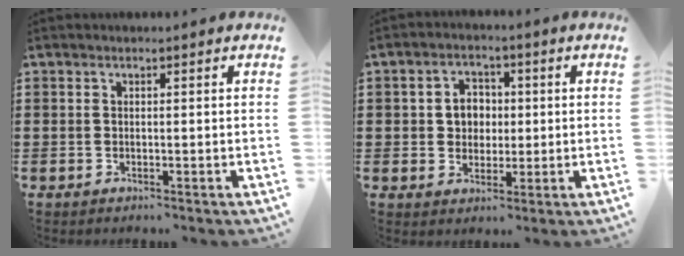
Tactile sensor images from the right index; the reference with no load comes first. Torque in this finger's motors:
{"motor_torque": [0.51, -0.31, 0.19, 0.08]}